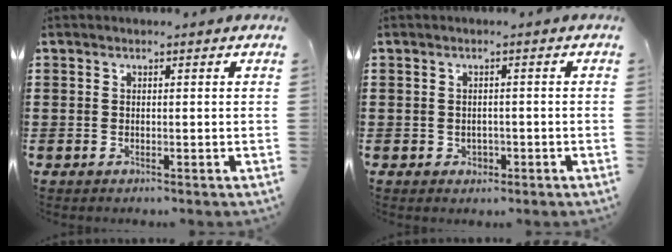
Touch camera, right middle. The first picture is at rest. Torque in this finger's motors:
{"motor_torque": [0.15, -0.19, -0.02, -0.01]}